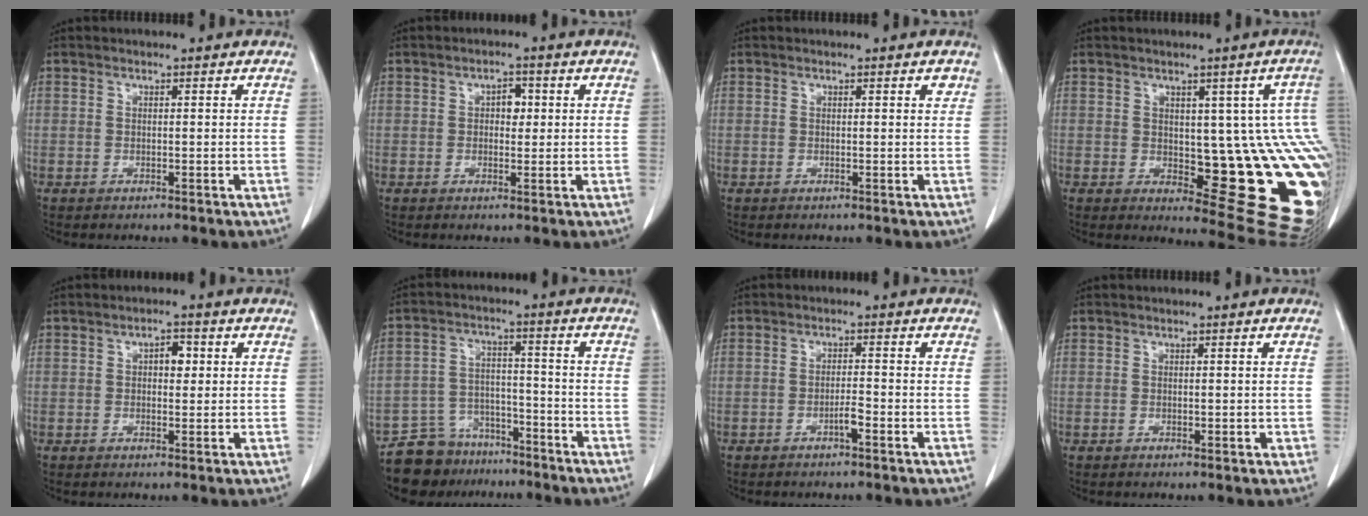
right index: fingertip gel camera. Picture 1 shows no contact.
{"total": 2.6, "force": [0.5, 1.6, 1.9], "torque": [-0.026, 0.009, 0.007]}
{"total": 0.9, "force": [0.6, 0.3, 0.6], "torque": [-0.004, -0.001, 0.006]}
{"total": 16.1, "force": [-1.4, 5.7, 15.0], "torque": [-0.110, 0.008, 0.001]}
{"total": 2.8, "force": [0.7, 1.5, 2.3], "torque": [-0.033, 0.009, 0.010]}
{"total": 8.5, "force": [-6.9, 5.0, 0.4], "torque": [-0.006, 0.029, -0.117]}
{"total": 1.9, "force": [-1.1, 0.2, 1.5], "torque": [-0.025, 0.002, -0.020]}
{"total": 1.0, "force": [0.1, 0.8, 0.7], "torque": [-0.006, 0.001, 0.003]}